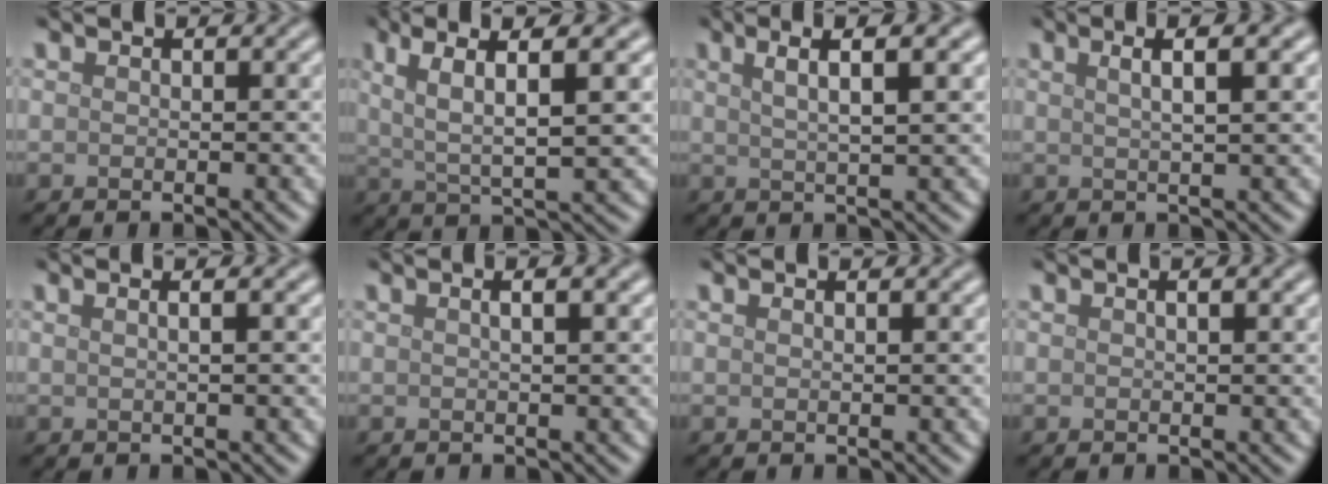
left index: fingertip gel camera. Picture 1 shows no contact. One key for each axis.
{"total": 6.8, "fx": 2.6, "fy": 1.4, "fz": 6.1, "tx": -0.106, "ty": 0.009, "tz": 0.046}
{"total": 4.7, "fx": 2.2, "fy": 1.0, "fz": 4.0, "tx": -0.053, "ty": 0.009, "tz": 0.029}
{"total": 3.8, "fx": 1.5, "fy": 1.2, "fz": 3.3, "tx": -0.030, "ty": 0.009, "tz": 0.007}
{"total": 3.0, "fx": 1.2, "fy": 1.5, "fz": 2.3, "tx": -0.011, "ty": 0.016, "tz": -0.015}
{"total": 2.6, "fx": 1.1, "fy": 1.1, "fz": 2.1, "tx": -0.009, "ty": 0.004, "tz": -0.007}
{"total": 0.7, "fx": 0.4, "fy": 0.3, "fz": 0.5, "tx": -0.005, "ty": 0.000, "tz": 0.001}
{"total": 0.8, "fx": 0.4, "fy": 0.2, "fz": 0.7, "tx": -0.013, "ty": 0.001, "tz": 0.005}